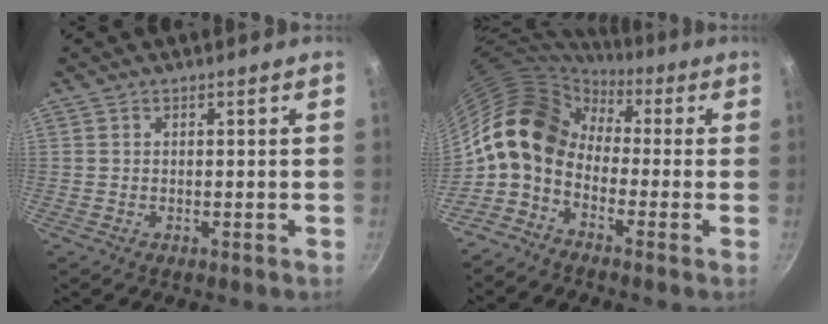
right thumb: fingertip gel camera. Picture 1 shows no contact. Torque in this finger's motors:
{"motor_torque": [1.86, 2.38, 1.04, -1.21, 0.17]}